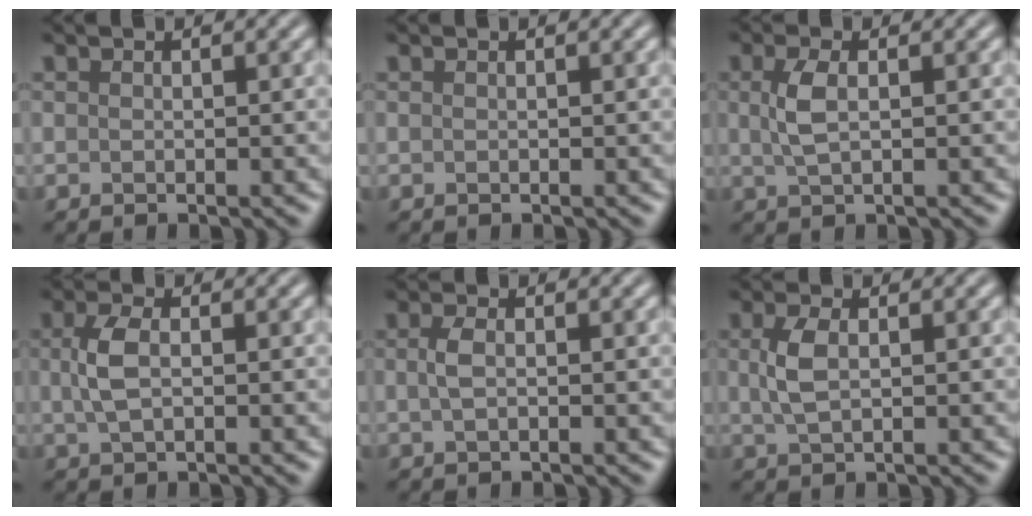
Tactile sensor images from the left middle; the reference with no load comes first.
{"total": 0.0}
{"total": 2.3, "force": [0.5, 1.0, 2.0], "torque": [-0.049, 0.002, 0.008]}
{"total": 2.7, "force": [0.3, 1.4, 2.3], "torque": [-0.056, 0.003, 0.003]}
{"total": 1.3, "force": [0.0, 0.7, 1.1], "torque": [-0.029, 0.001, -0.002]}
{"total": 2.5, "force": [0.5, 1.3, 2.1], "torque": [-0.053, 0.001, 0.010]}